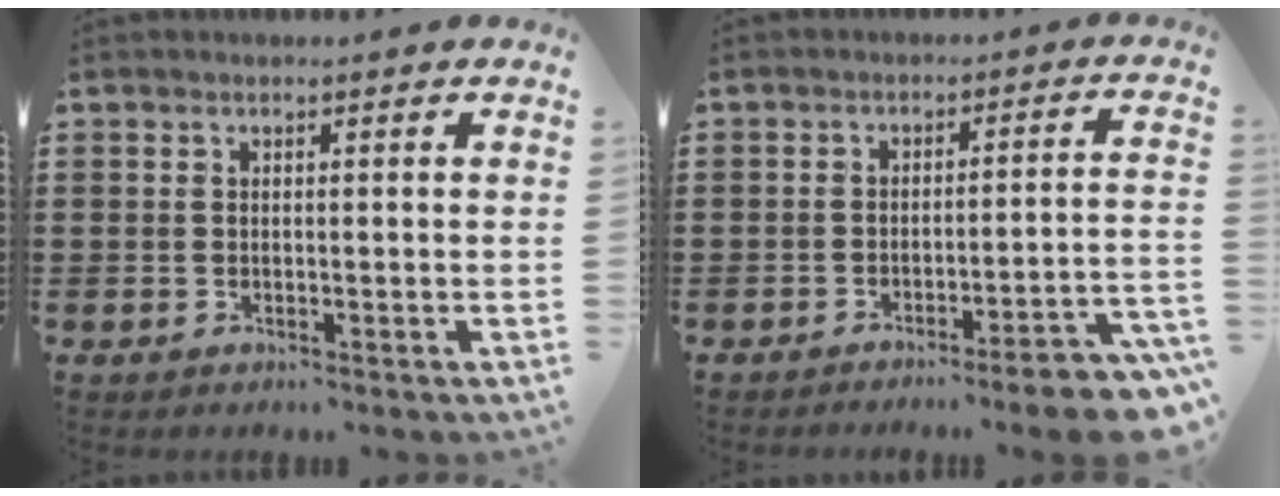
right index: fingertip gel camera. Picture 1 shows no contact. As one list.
[{"total": 5.4, "force": [-4.6, 0.0, 2.8], "torque": [-0.045, -0.010, -0.086]}]